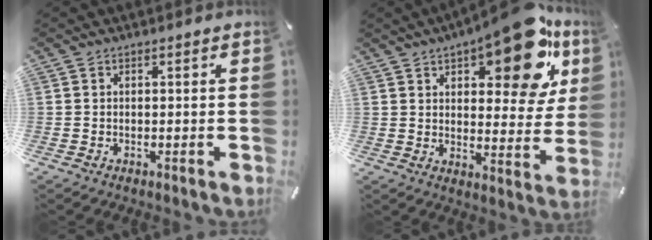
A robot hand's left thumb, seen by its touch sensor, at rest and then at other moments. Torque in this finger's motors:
{"motor_torque": [2.49, 2.52, 1.44, -1.33, 0.16]}